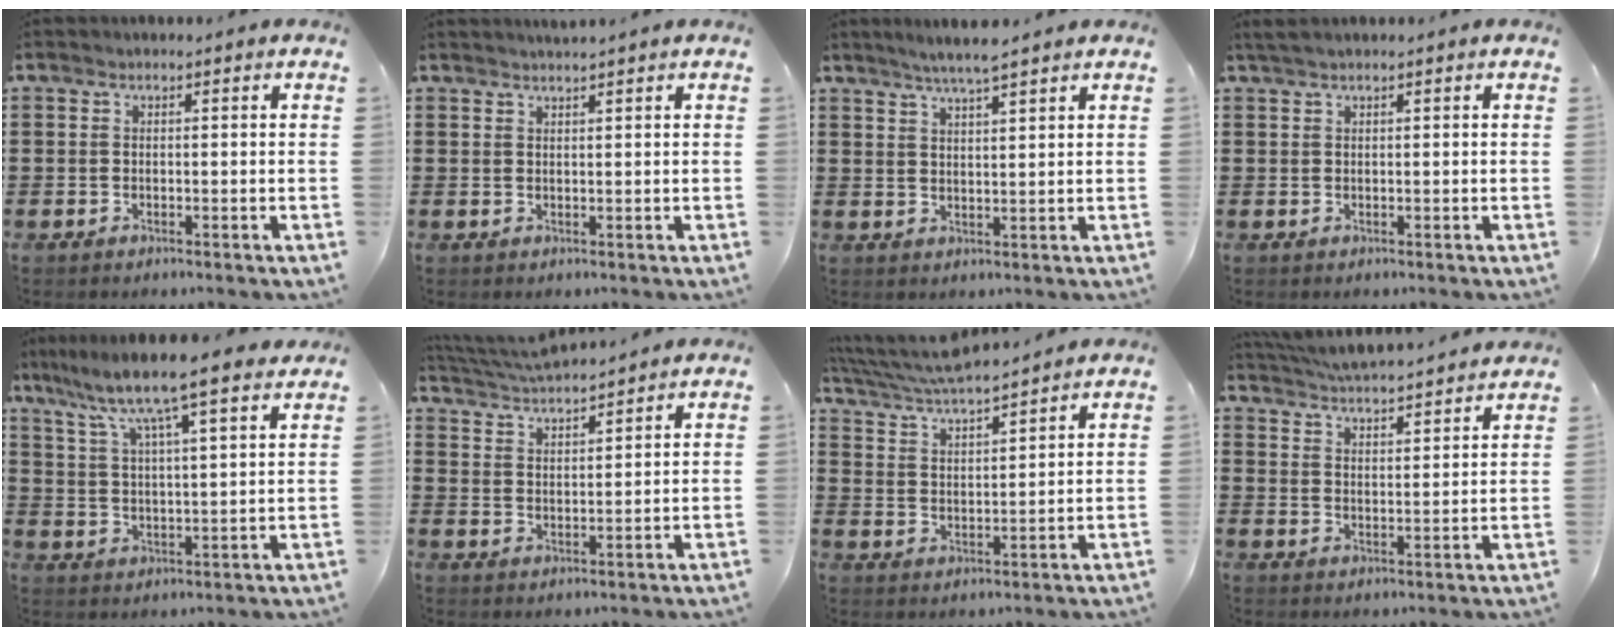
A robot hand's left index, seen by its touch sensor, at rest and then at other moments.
{"total": 1.2, "force": [1.1, -0.2, 0.3], "torque": [-0.005, -0.002, 0.023]}
{"total": 4.0, "force": [3.4, -0.2, 2.1], "torque": [-0.048, -0.004, 0.060]}
{"total": 1.0, "force": [0.7, 0.0, 0.7], "torque": [-0.015, 0.000, 0.015]}
{"total": 8.1, "force": [6.7, -0.1, 4.6], "torque": [-0.116, -0.036, 0.107]}
{"total": 4.4, "force": [4.3, 0.0, 1.1], "torque": [-0.038, -0.022, 0.074]}
{"total": 5.8, "force": [5.4, -0.1, 1.9], "torque": [-0.059, -0.033, 0.092]}
{"total": 4.7, "force": [4.6, -0.2, 0.8], "torque": [-0.038, -0.031, 0.077]}